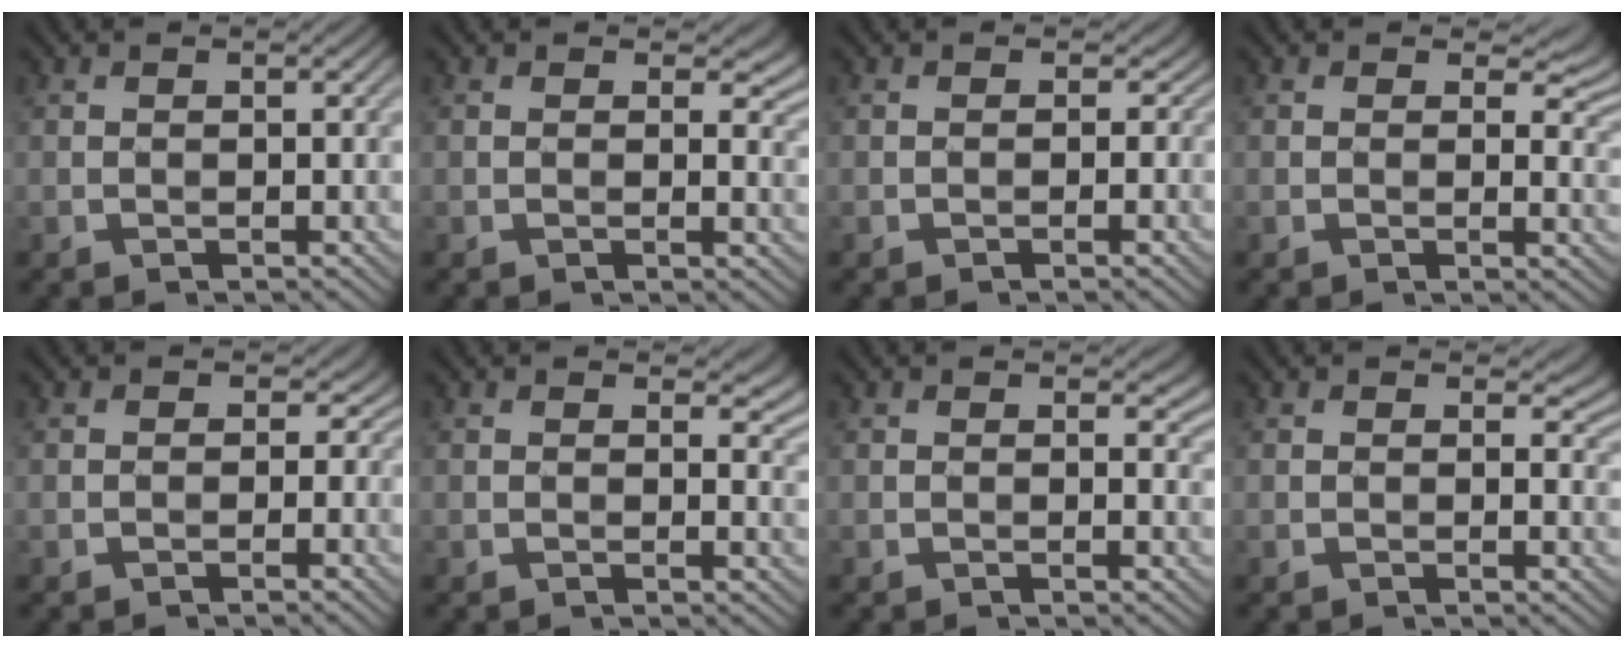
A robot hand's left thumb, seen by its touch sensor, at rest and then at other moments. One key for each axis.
{"total": 4.0, "fx": 2.0, "fy": 2.3, "fz": 2.6, "tx": -0.036, "ty": -0.006, "tz": 0.025}
{"total": 1.3, "fx": -0.1, "fy": 1.2, "fz": 0.5, "tx": -0.015, "ty": 0.001, "tz": -0.011}
{"total": 4.5, "fx": 2.3, "fy": 2.6, "fz": 2.9, "tx": -0.039, "ty": -0.005, "tz": 0.029}
{"total": 2.6, "fx": 0.1, "fy": 2.2, "fz": 1.3, "tx": -0.027, "ty": 0.009, "tz": -0.007}
{"total": 4.1, "fx": 2.1, "fy": 2.2, "fz": 2.7, "tx": -0.036, "ty": -0.005, "tz": 0.030}
{"total": 2.4, "fx": 1.1, "fy": 1.4, "fz": 1.6, "tx": -0.022, "ty": -0.006, "tz": 0.012}
{"total": 3.5, "fx": 1.8, "fy": 2.1, "fz": 2.2, "tx": -0.032, "ty": -0.005, "tz": 0.021}